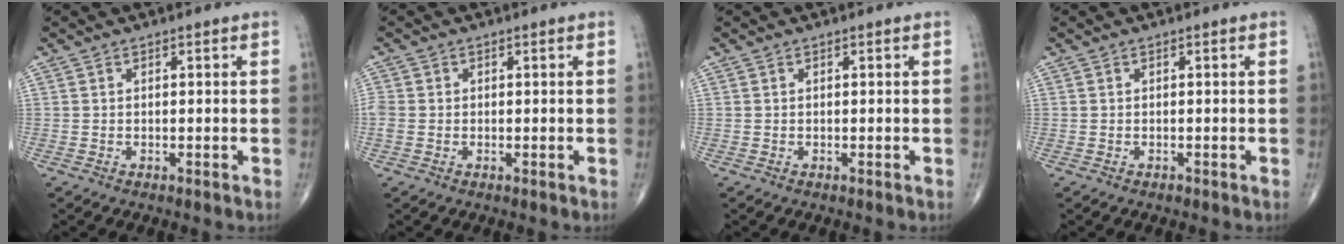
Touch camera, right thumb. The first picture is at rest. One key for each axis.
{"total": 2.0, "fx": -0.1, "fy": 1.7, "fz": 1.1, "tx": -0.029, "ty": 0.004, "tz": -0.002}
{"total": 0.0}
{"total": 0.0}